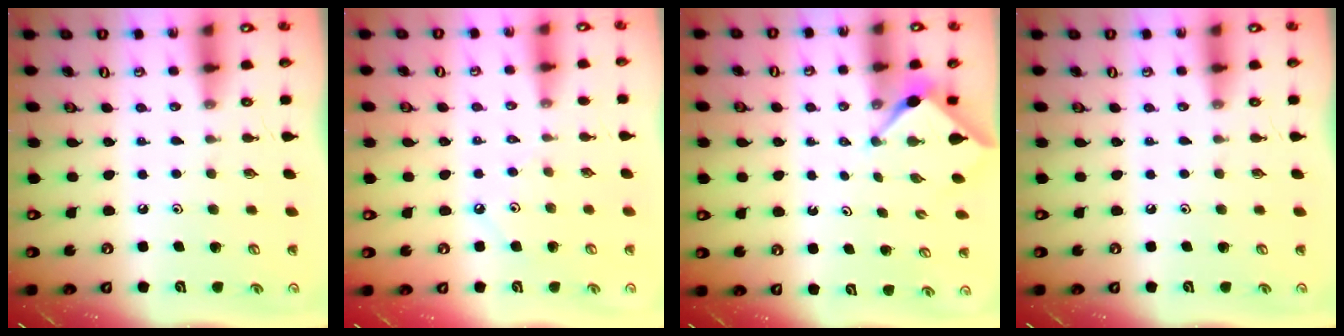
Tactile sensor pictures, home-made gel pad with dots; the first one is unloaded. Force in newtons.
{"total": 2.6, "press": 2.6, "slide": 0.4}
{"total": 3.0, "press": 3.0, "slide": 0.2}
{"total": 0.0}